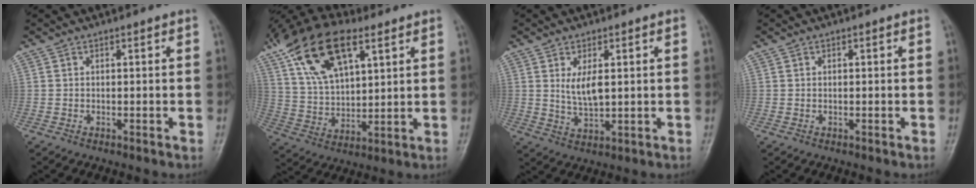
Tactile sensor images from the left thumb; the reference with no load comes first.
{"total": 18.5, "force": [9.1, 9.0, 13.3], "torque": [-0.231, -0.006, 0.167]}
{"total": 5.5, "force": [1.2, 2.5, 4.8], "torque": [-0.081, -0.011, 0.031]}
{"total": 0.0}